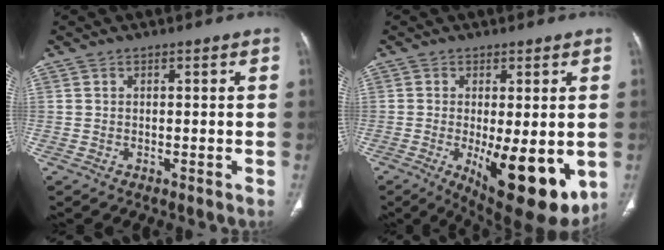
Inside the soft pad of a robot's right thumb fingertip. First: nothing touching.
{"total": 14.8, "force": [-3.4, 5.4, 13.4], "torque": [-0.174, -0.027, -0.030]}